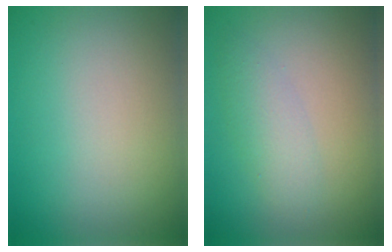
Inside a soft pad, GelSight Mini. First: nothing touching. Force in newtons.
{"total": 2.2, "press": 2.2, "slide": 0.1}